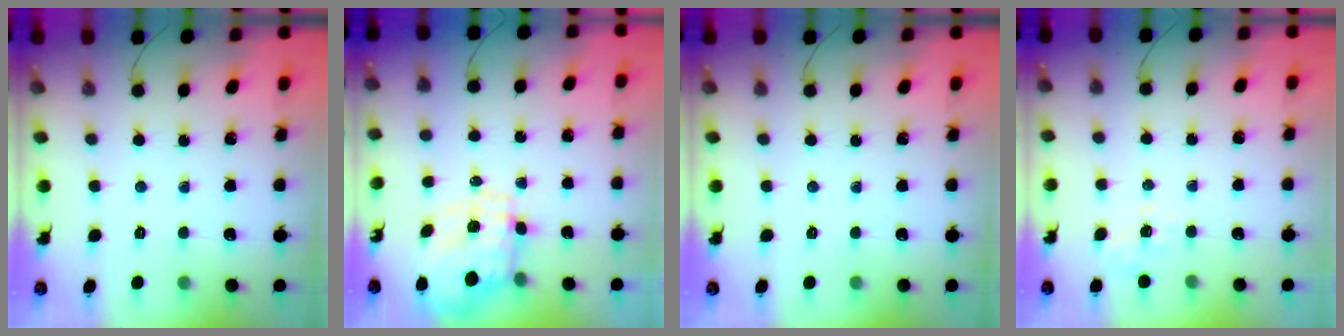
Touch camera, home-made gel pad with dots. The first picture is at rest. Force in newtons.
{"total": 4.0, "press": 3.7, "slide": 1.5}
{"total": 0.0}
{"total": 1.7, "press": 0.9, "slide": 1.4}